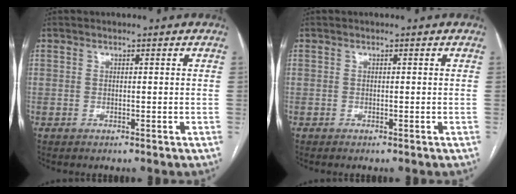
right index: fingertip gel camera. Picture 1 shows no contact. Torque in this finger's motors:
{"motor_torque": [-0.09, 0.00, -0.03, 0.00]}